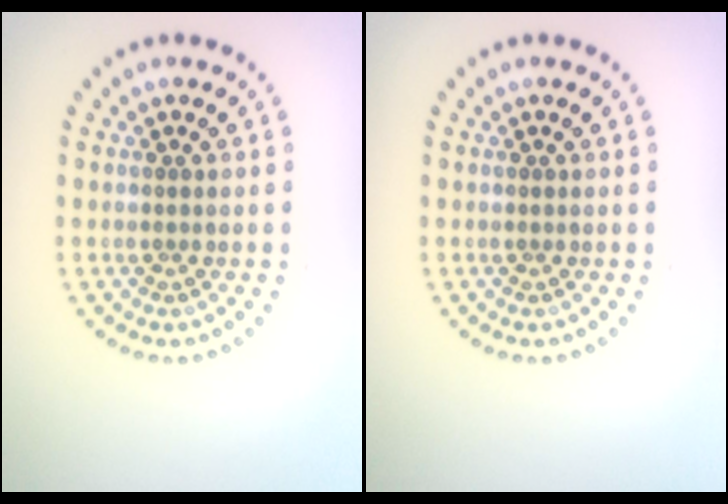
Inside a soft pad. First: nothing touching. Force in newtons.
{"total": 0.0}